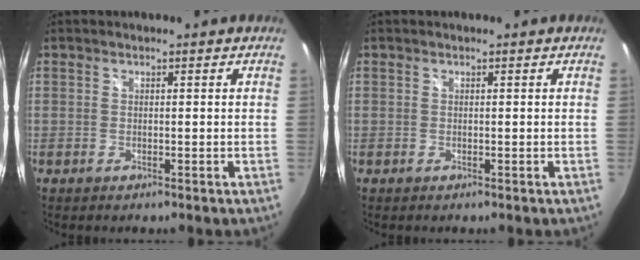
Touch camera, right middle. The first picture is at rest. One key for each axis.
{"total": 0.0}